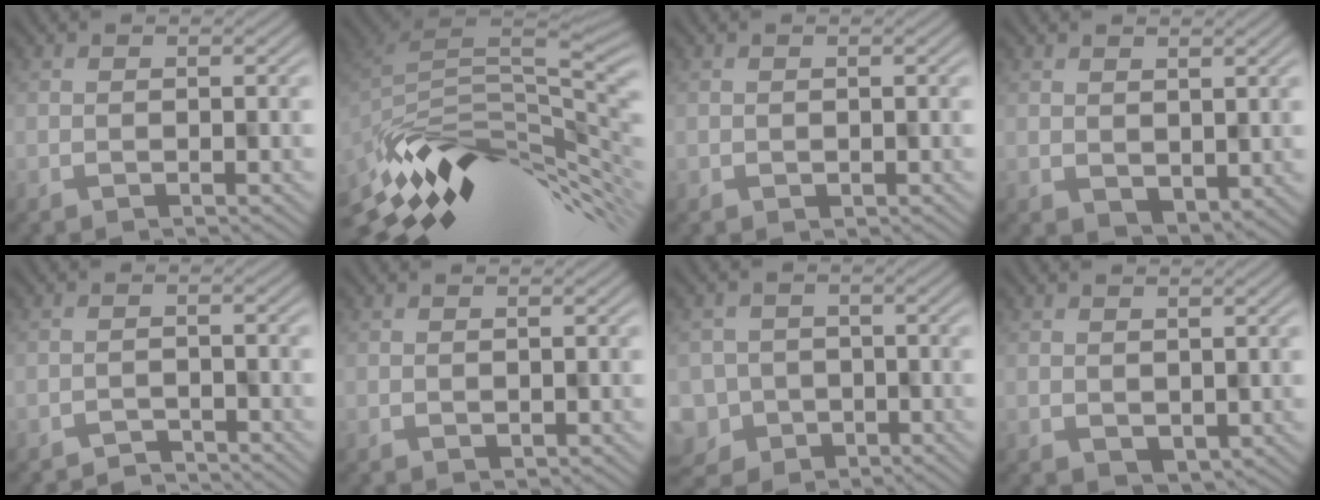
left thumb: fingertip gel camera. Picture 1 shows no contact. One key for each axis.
{"total": 12.5, "fx": -4.5, "fy": 4.8, "fz": 10.6, "tx": -0.203, "ty": -0.016, "tz": -0.077}
{"total": 0.5, "fx": 0.1, "fy": 0.5, "fz": -0.1, "tx": 0.005, "ty": -0.003, "tz": 0.004}
{"total": 2.9, "fx": 0.3, "fy": 2.3, "fz": 1.8, "tx": -0.028, "ty": -0.016, "tz": 0.019}
{"total": 2.1, "fx": -2.1, "fy": 0.2, "fz": 0.0, "tx": 0.003, "ty": 0.003, "tz": -0.037}
{"total": 0.7, "fx": 0.3, "fy": 0.6, "fz": 0.2, "tx": -0.002, "ty": -0.003, "tz": 0.008}
{"total": 7.1, "fx": -3.9, "fy": 5.9, "fz": 0.9, "tx": -0.029, "ty": -0.027, "tz": -0.066}
{"total": 2.3, "fx": 0.1, "fy": 2.0, "fz": 1.2, "tx": -0.021, "ty": -0.013, "tz": 0.014}